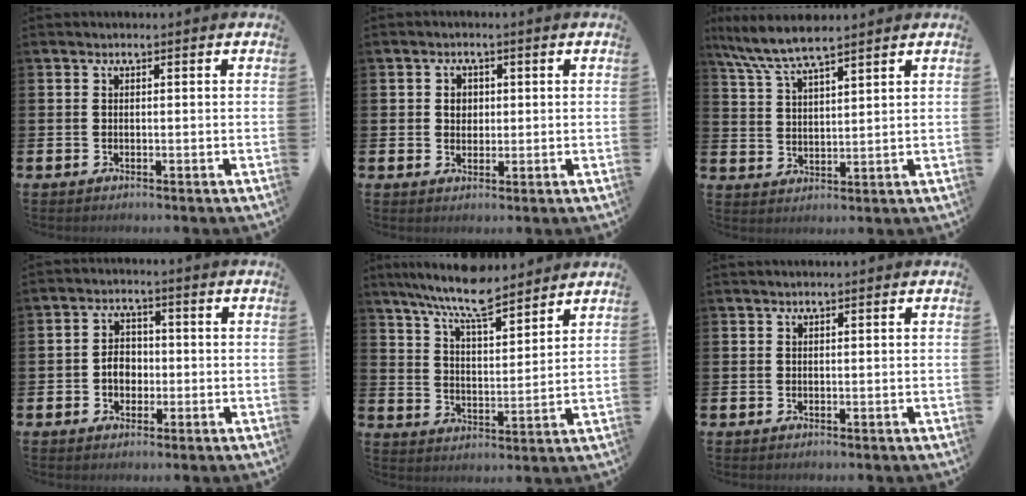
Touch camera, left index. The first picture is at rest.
{"total": 2.2, "force": [0.6, 1.9, 0.9], "torque": [0.001, 0.001, 0.004]}
{"total": 7.0, "force": [6.3, 1.1, 2.8], "torque": [-0.074, -0.022, 0.113]}
{"total": 3.4, "force": [-0.7, 2.7, 2.0], "torque": [-0.026, 0.001, -0.019]}
{"total": 9.3, "force": [8.4, 1.5, 3.5], "torque": [-0.087, -0.045, 0.151]}
{"total": 0.6, "force": [0.5, 0.0, 0.2], "torque": [0.004, -0.002, 0.008]}